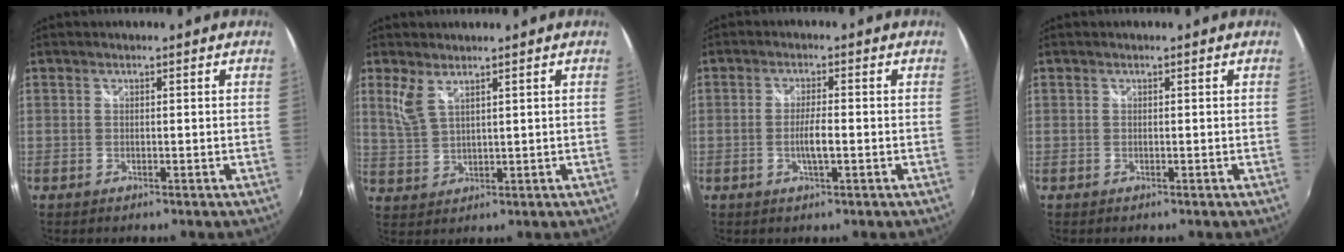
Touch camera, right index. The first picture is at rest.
{"total": 4.2, "force": [2.7, 1.4, 2.9], "torque": [-0.064, -0.003, 0.059]}
{"total": 3.3, "force": [-0.9, 0.4, 3.2], "torque": [-0.059, -0.004, -0.016]}
{"total": 0.0}